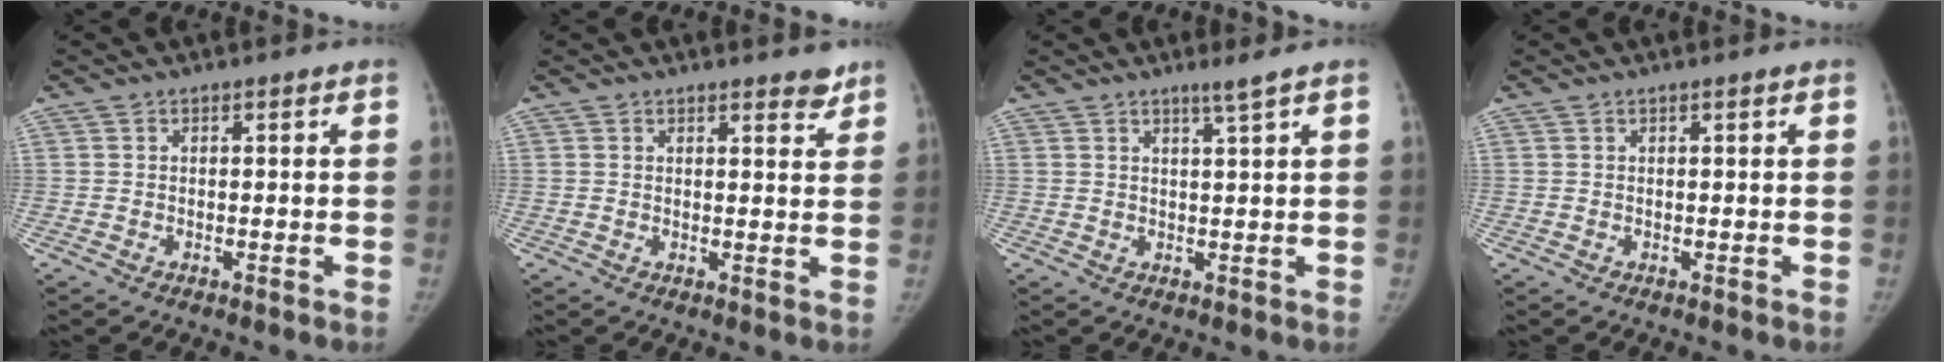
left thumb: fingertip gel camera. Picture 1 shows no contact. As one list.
[{"total": 3.2, "force": [2.6, 1.0, 1.5], "torque": [-0.003, -0.017, 0.032]}, {"total": 2.2, "force": [1.6, -0.6, 1.4], "torque": [-0.025, -0.014, 0.031]}, {"total": 0.0}]